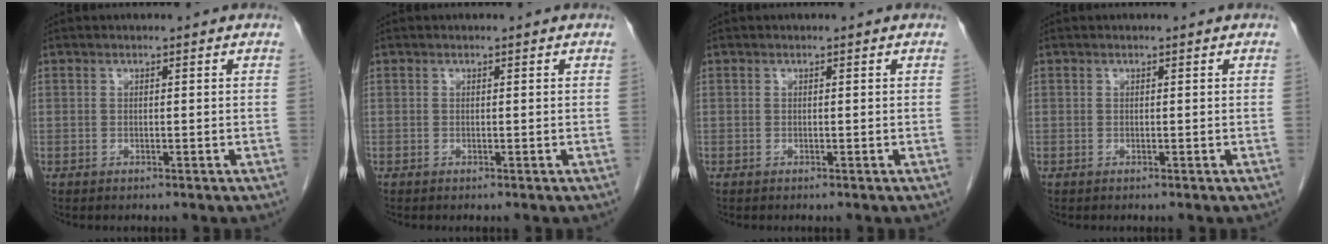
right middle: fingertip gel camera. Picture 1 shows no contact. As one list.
[{"total": 0.0}, {"total": 0.0}, {"total": 0.0}]